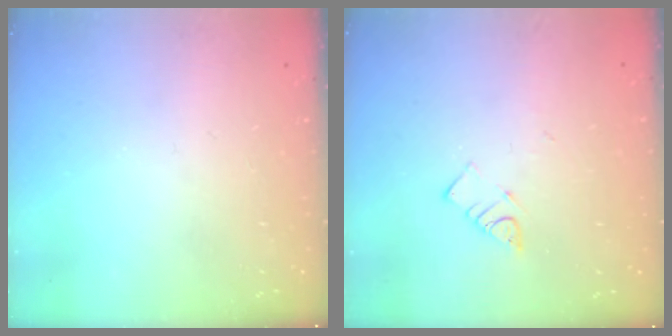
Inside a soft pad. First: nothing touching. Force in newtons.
{"total": 3.9, "press": 3.9, "slide": 0.5}